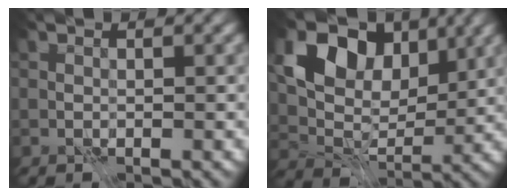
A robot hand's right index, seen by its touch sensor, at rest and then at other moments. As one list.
[{"total": 9.3, "force": [3.8, 6.0, 6.0], "torque": [-0.096, 0.002, 0.055]}]